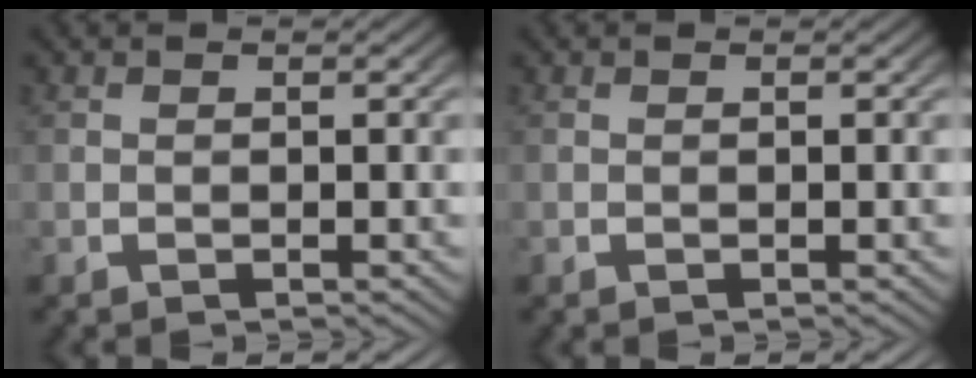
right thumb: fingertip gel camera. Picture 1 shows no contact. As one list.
[{"total": 0.0}]